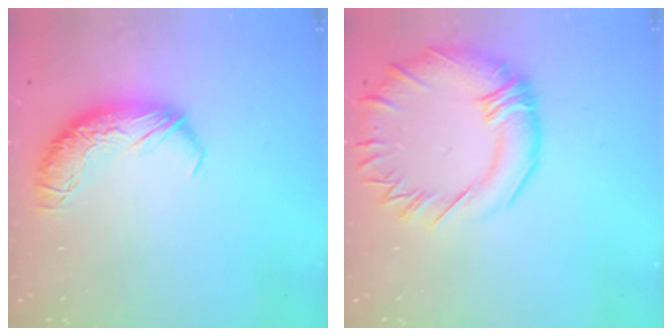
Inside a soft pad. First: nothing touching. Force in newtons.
{"total": 6.4, "press": 6.1, "slide": 2.0}